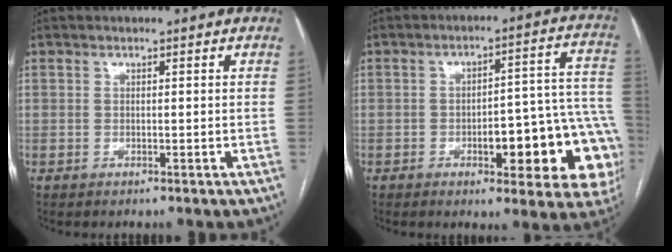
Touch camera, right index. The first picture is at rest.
{"total": 17.8, "force": [-5.2, 5.5, 16.2], "torque": [-0.104, 0.043, -0.047]}